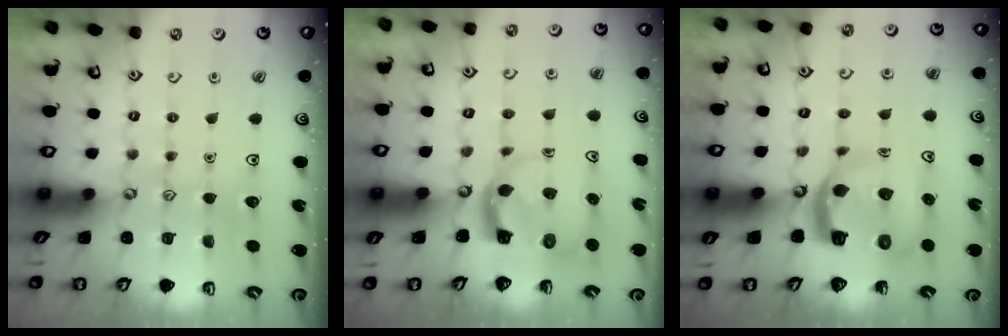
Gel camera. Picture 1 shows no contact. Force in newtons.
{"total": 3.7, "press": 3.6, "slide": 0.7}
{"total": 9.5, "press": 9.4, "slide": 1.2}